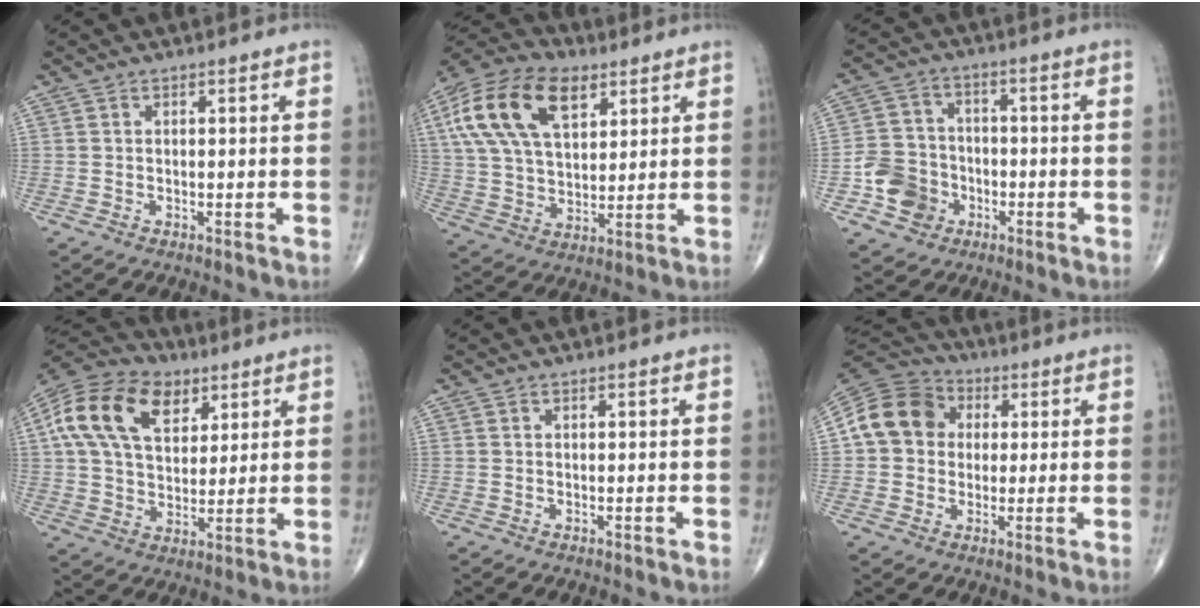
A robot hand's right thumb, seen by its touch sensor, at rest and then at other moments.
{"total": 19.6, "force": [8.0, 11.0, 14.1], "torque": [-0.260, -0.003, 0.141]}
{"total": 9.0, "force": [-3.2, 7.9, 3.0], "torque": [-0.029, 0.023, -0.057]}
{"total": 19.3, "force": [7.5, 12.4, 12.8], "torque": [-0.231, 0.003, 0.127]}
{"total": 0.0}
{"total": 12.8, "force": [1.8, 11.0, 6.4], "torque": [-0.106, 0.025, 0.022]}